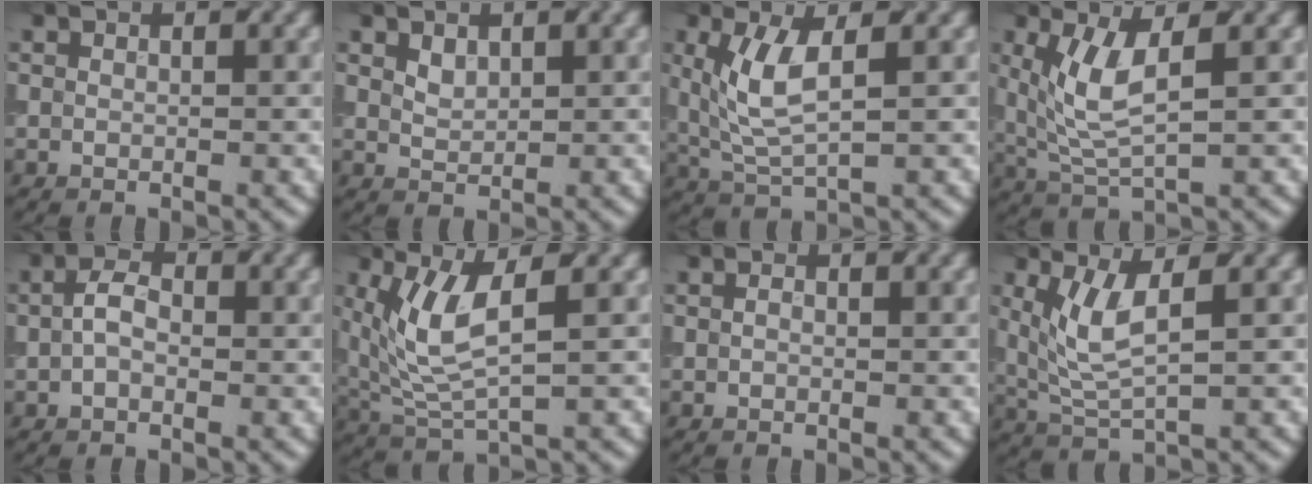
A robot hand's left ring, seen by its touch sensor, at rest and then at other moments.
{"total": 1.2, "force": [0.7, 0.7, 0.7], "torque": [-0.014, 0.006, 0.014]}
{"total": 4.9, "force": [1.0, 1.9, 4.4], "torque": [-0.103, 0.007, 0.031]}
{"total": 4.9, "force": [1.2, 1.7, 4.4], "torque": [-0.106, 0.001, 0.037]}
{"total": 2.3, "force": [-0.6, 1.3, 1.8], "torque": [-0.039, 0.011, -0.009]}
{"total": 6.0, "force": [1.5, 2.2, 5.3], "torque": [-0.127, -0.002, 0.042]}
{"total": 0.7, "force": [0.1, 0.5, 0.5], "torque": [0.001, 0.003, -0.011]}
{"total": 4.3, "force": [1.1, 1.4, 3.9], "torque": [-0.094, 0.002, 0.035]}